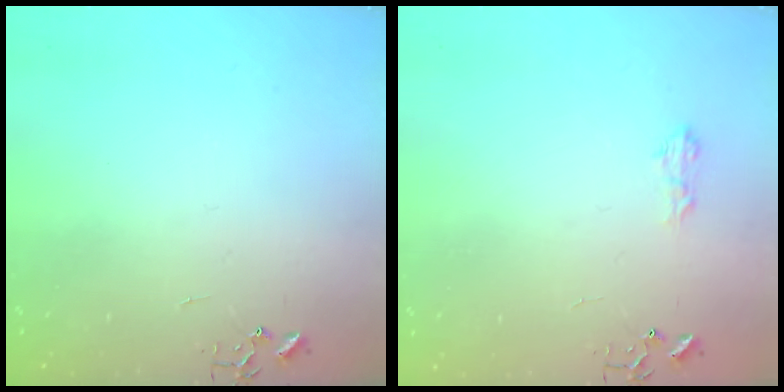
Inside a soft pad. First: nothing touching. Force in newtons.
{"total": 5.9, "press": 5.9, "slide": 0.8}